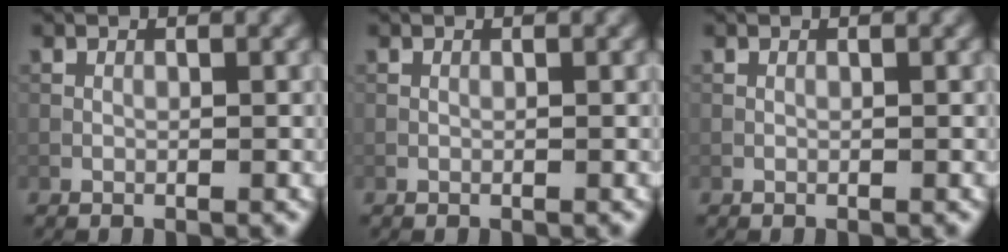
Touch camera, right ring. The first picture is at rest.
{"total": 0.0}
{"total": 0.0}